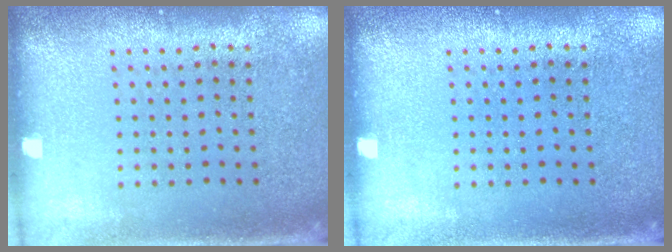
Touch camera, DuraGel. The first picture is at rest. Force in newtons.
{"total": 0.0}